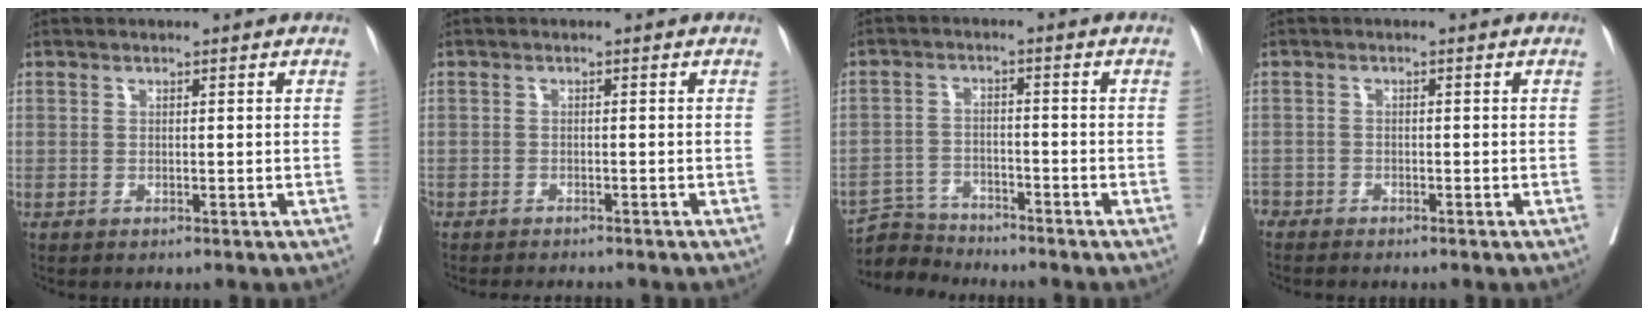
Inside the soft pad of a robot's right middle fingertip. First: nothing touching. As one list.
[{"total": 4.5, "force": [-4.1, 0.8, 1.6], "torque": [-0.015, -0.006, -0.058]}, {"total": 5.0, "force": [-5.0, 0.3, -0.8], "torque": [0.012, -0.004, -0.090]}, {"total": 2.4, "force": [-2.3, 0.6, 0.1], "torque": [0.003, -0.006, -0.043]}]